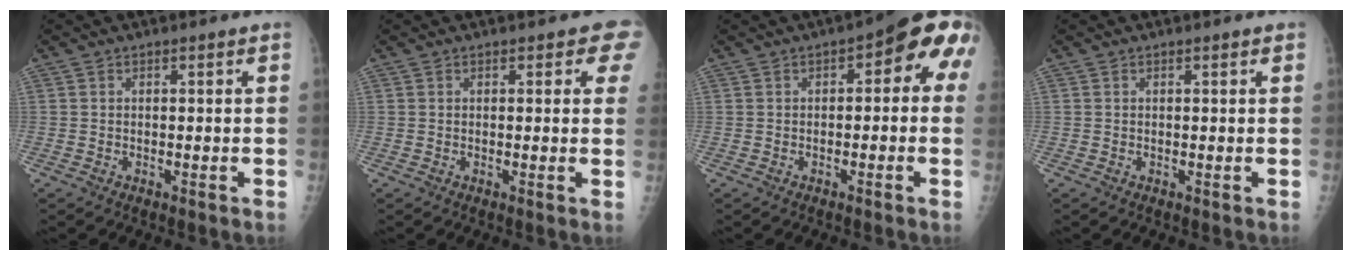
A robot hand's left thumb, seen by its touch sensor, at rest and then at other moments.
{"total": 1.9, "force": [0.7, 1.3, 1.3], "torque": [0.010, 0.002, -0.001]}
{"total": 9.2, "force": [1.5, 4.3, 8.0], "torque": [-0.060, 0.029, 0.003]}
{"total": 0.5, "force": [0.3, 0.1, 0.4], "torque": [-0.006, 0.000, 0.002]}